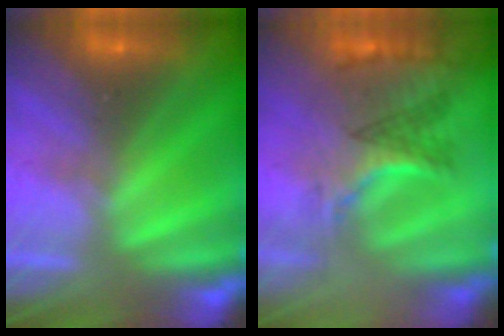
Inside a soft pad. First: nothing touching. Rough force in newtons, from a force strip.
{"total": 2.9}